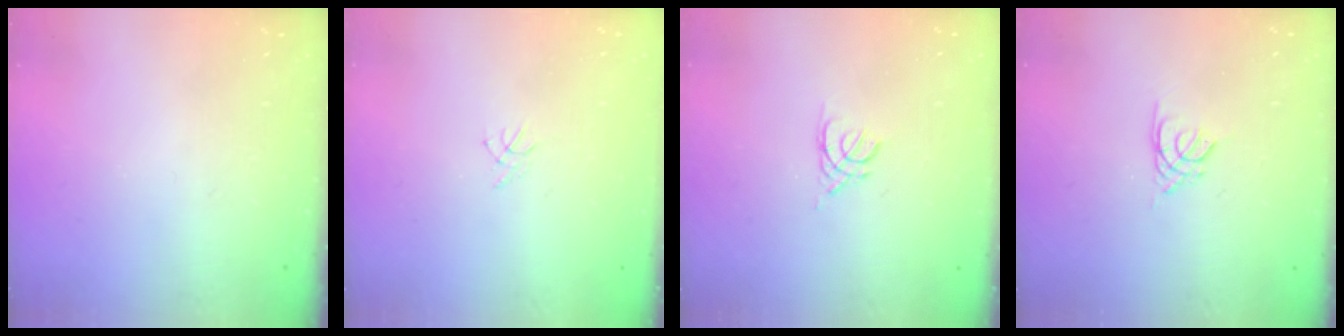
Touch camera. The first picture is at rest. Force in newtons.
{"total": 0.5, "press": 0.4, "slide": 0.3}
{"total": 2.5, "press": 2.5, "slide": 0.6}
{"total": 2.6, "press": 2.6, "slide": 0.3}